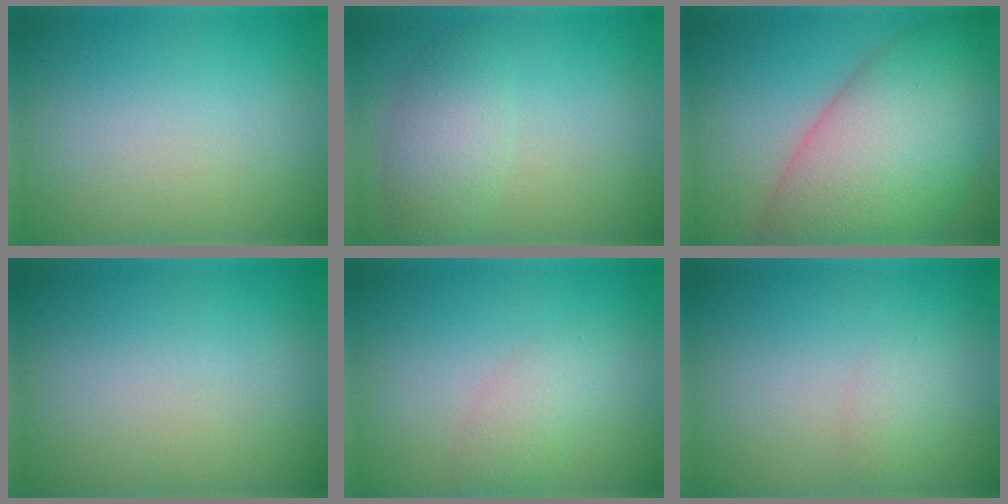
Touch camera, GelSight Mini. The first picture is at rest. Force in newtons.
{"total": 3.2, "press": 3.2, "slide": 0.1}
{"total": 13.0, "press": 13.0, "slide": 0.6}
{"total": 0.0}
{"total": 2.2, "press": 2.2, "slide": 0.2}
{"total": 1.6, "press": 1.6, "slide": 0.1}